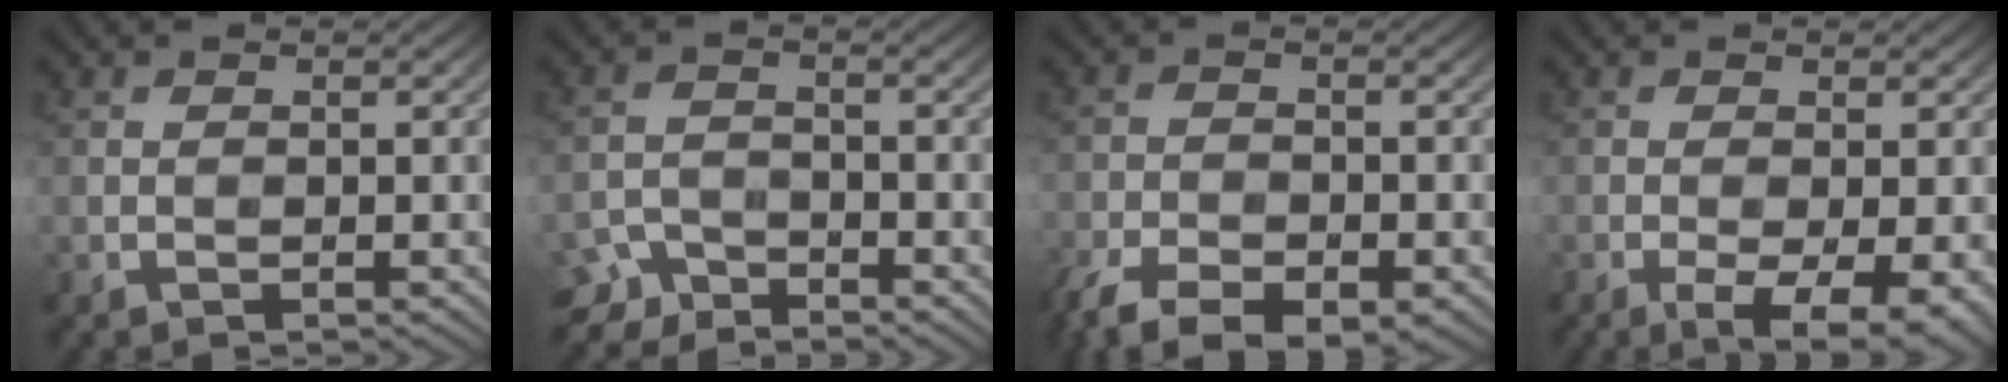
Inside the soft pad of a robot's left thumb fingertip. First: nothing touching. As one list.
[{"total": 4.1, "force": [-3.7, 1.7, 0.8], "torque": [-0.012, -0.005, -0.078]}, {"total": 8.8, "force": [-6.1, 3.9, 5.1], "torque": [-0.098, -0.024, -0.106]}, {"total": 6.2, "force": [-2.7, 1.9, 5.3], "torque": [-0.086, -0.008, -0.036]}]